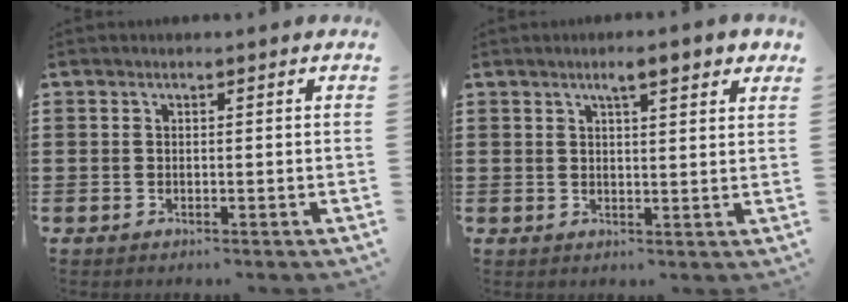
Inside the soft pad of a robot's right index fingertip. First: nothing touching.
{"total": 3.7, "force": [2.6, 0.4, 2.7], "torque": [-0.048, 0.002, 0.042]}